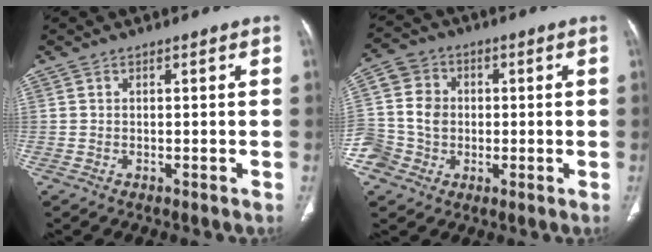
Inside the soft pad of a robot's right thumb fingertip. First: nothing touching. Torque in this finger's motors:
{"motor_torque": [1.00, 0.81, 0.80, -0.69, 0.14]}